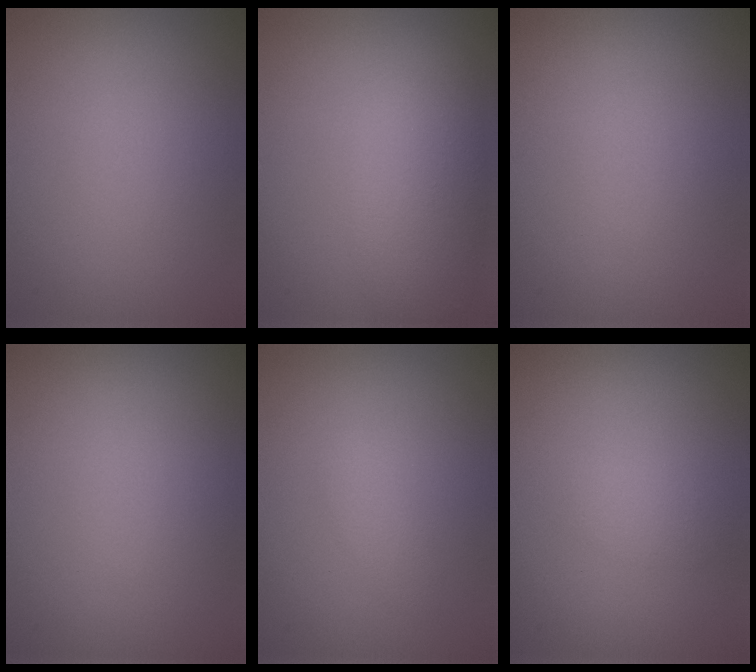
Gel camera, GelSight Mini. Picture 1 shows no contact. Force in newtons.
{"total": 5.9, "press": 5.9, "slide": 0.4}
{"total": 0.0}
{"total": 0.0}
{"total": 1.0, "press": 1.0, "slide": 0.0}
{"total": 1.2, "press": 1.2, "slide": 0.0}